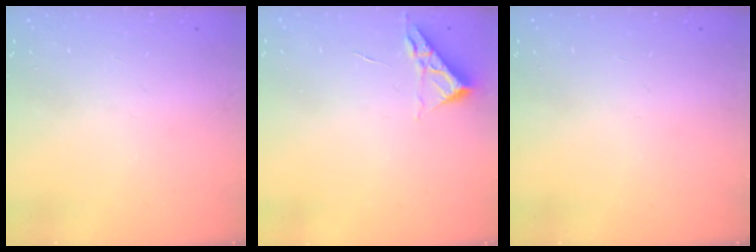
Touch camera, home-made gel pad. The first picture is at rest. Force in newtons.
{"total": 3.5, "press": 3.4, "slide": 0.5}
{"total": 0.0}